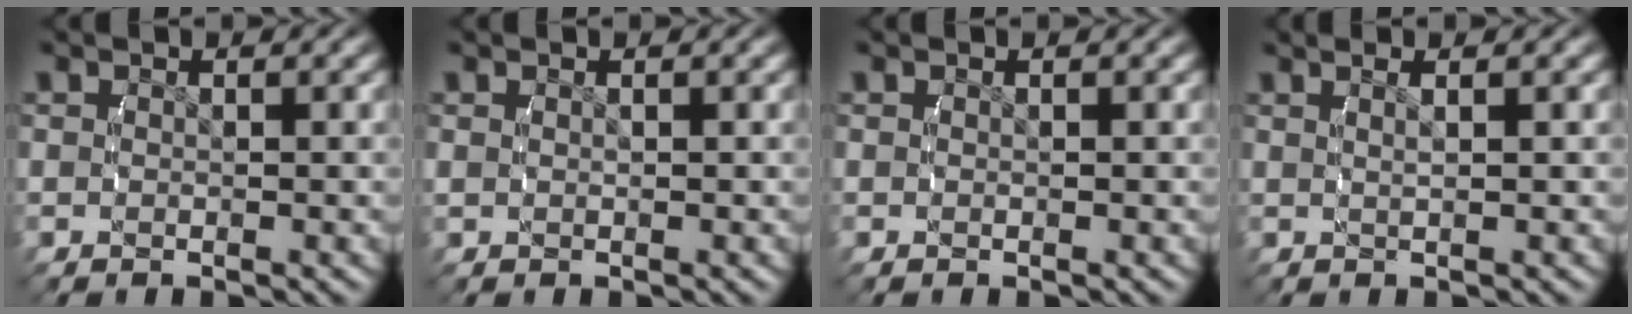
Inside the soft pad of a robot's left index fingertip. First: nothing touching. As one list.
[{"total": 0.5, "force": [0.3, 0.1, 0.4], "torque": [-0.009, -0.005, 0.011]}, {"total": 0.0}, {"total": 2.1, "force": [1.2, 0.0, 1.7], "torque": [-0.015, 0.009, 0.021]}]